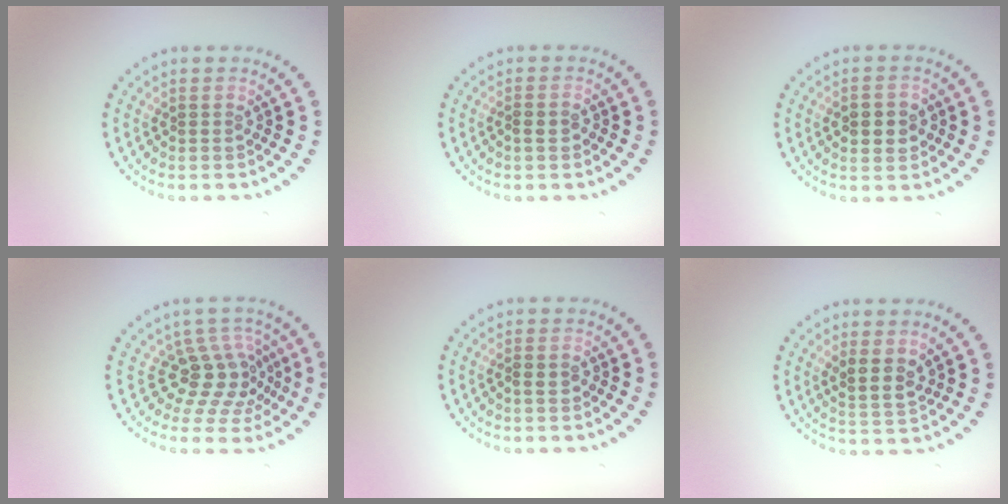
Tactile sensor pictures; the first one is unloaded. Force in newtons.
{"total": 0.9, "press": 0.8, "slide": 0.3}
{"total": 2.9, "press": 2.9, "slide": 0.1}
{"total": 3.9, "press": 2.9, "slide": 2.6}
{"total": 0.9, "press": 0.8, "slide": 0.3}
{"total": 2.4, "press": 2.2, "slide": 1.0}